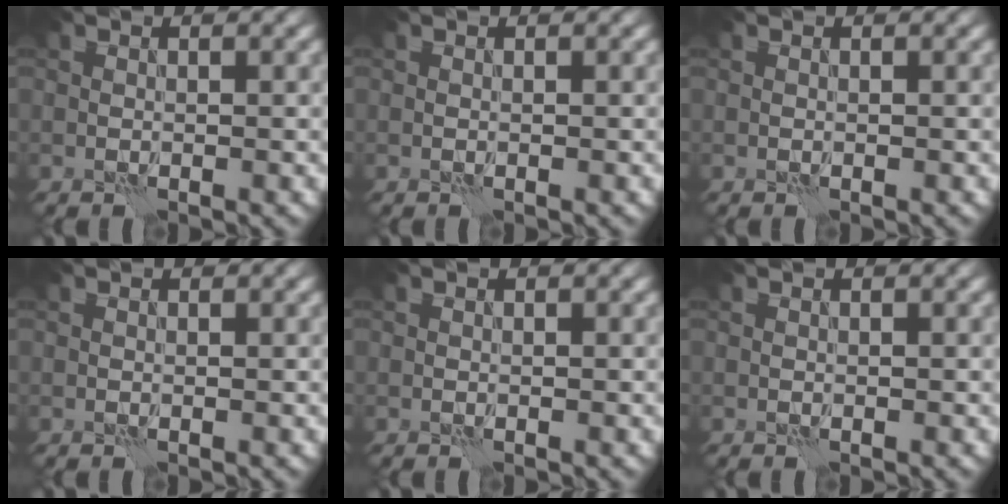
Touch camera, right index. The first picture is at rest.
{"total": 0.0}
{"total": 0.0}
{"total": 0.0}
{"total": 0.0}
{"total": 0.0}